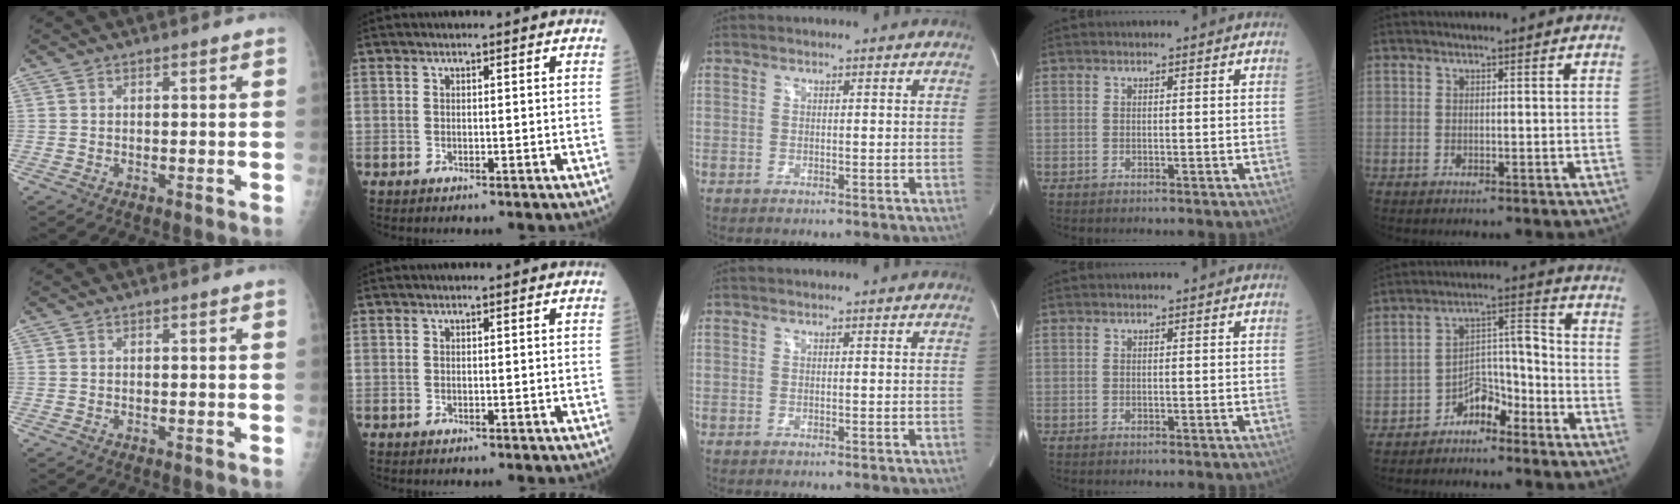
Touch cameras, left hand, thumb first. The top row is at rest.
{"little": {"total": 6.2, "force": [-4.7, 2.8, 3.0], "torque": [-0.044, 0.030, -0.085]}}